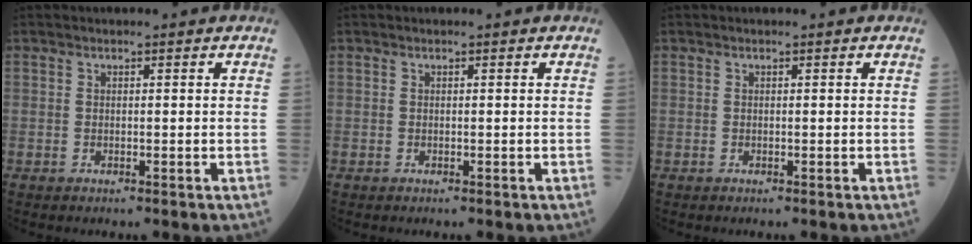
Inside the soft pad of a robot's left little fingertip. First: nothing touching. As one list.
[{"total": 0.0}, {"total": 0.0}]